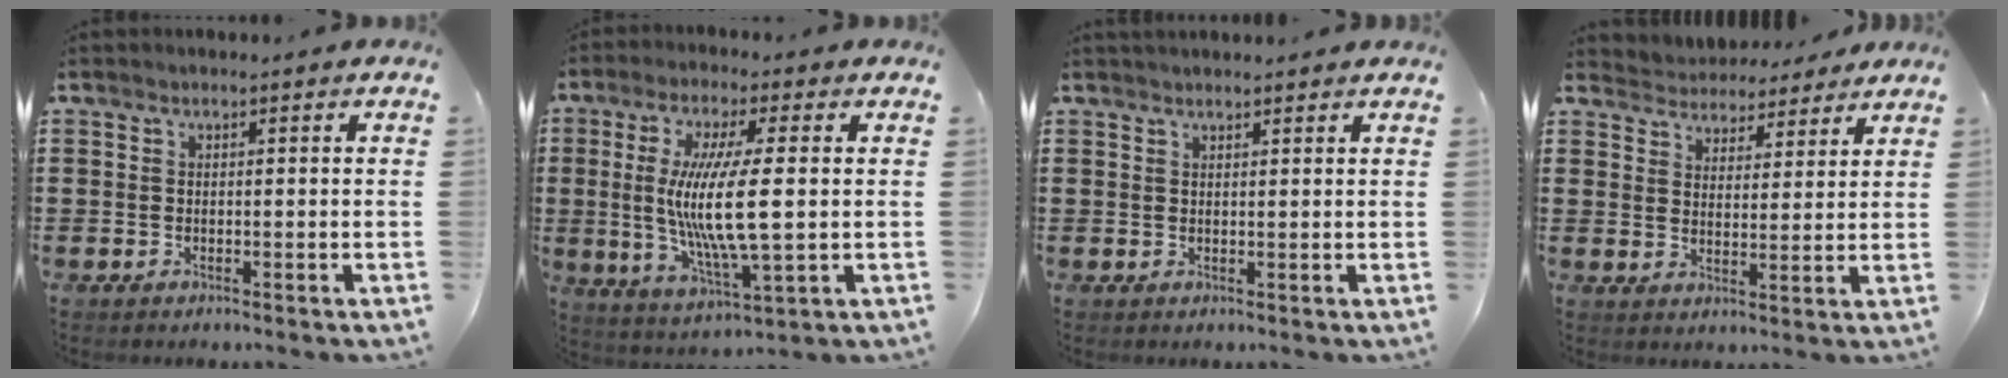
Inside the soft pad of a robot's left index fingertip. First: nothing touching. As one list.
[{"total": 11.2, "force": [0.8, 2.2, 10.9], "torque": [-0.228, -0.009, 0.008]}, {"total": 1.3, "force": [1.3, 0.1, 0.3], "torque": [-0.008, -0.001, 0.025]}, {"total": 4.2, "force": [4.0, 1.1, -0.5], "torque": [-0.014, -0.023, 0.070]}]